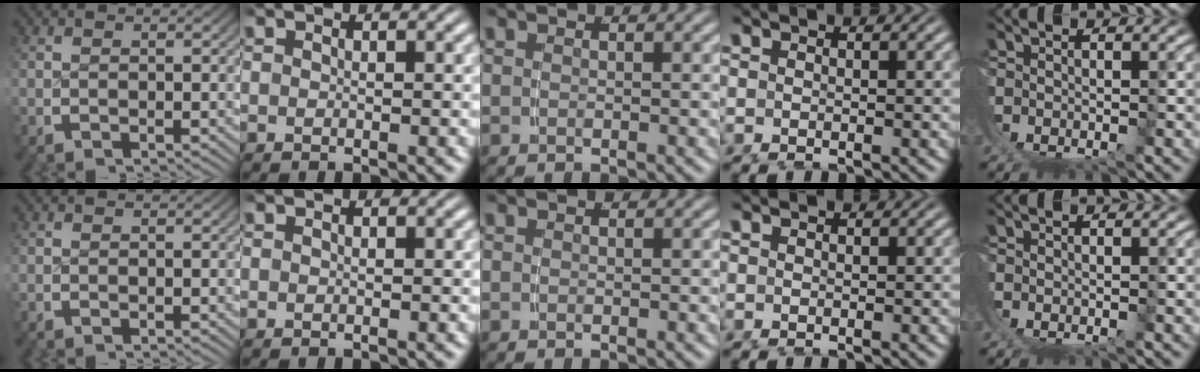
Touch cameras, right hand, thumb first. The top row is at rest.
{}